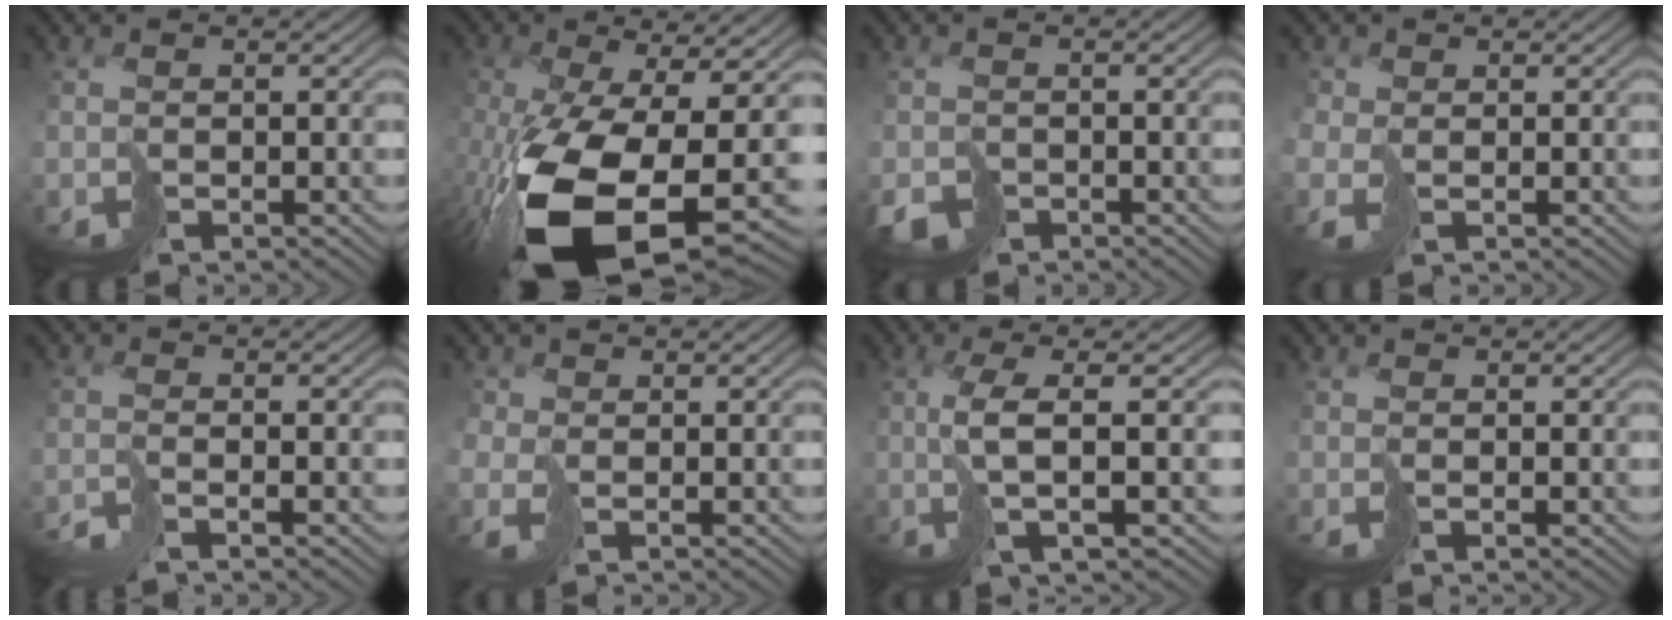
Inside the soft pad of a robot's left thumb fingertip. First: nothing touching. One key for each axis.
{"total": 17.4, "fx": -6.1, "fy": 8.0, "fz": 14.3, "tx": -0.318, "ty": -0.061, "tz": -0.077}
{"total": 2.4, "fx": -1.8, "fy": 1.6, "fz": 0.5, "tx": -0.005, "ty": -0.008, "tz": -0.036}
{"total": 2.9, "fx": -0.8, "fy": 2.1, "fz": 1.8, "tx": -0.061, "ty": -0.007, "tz": -0.021}
{"total": 2.0, "fx": -1.5, "fy": 0.1, "fz": 1.4, "tx": -0.027, "ty": -0.003, "tz": -0.044}
{"total": 2.6, "fx": -0.6, "fy": 1.9, "fz": 1.6, "tx": -0.057, "ty": -0.005, "tz": -0.016}
{"total": 6.3, "fx": 0.1, "fy": 1.4, "fz": 6.1, "tx": -0.114, "ty": 0.011, "tz": -0.004}
{"total": 0.8, "fx": 0.1, "fy": 0.0, "fz": 0.8, "tx": -0.020, "ty": -0.002, "tz": -0.001}